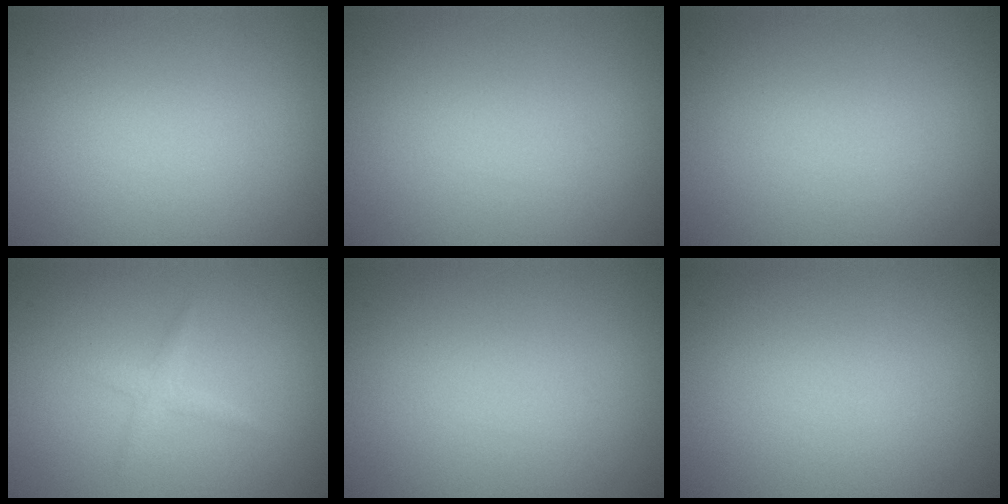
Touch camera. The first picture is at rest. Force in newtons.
{"total": 0.0}
{"total": 0.0}
{"total": 1.2, "press": 1.2, "slide": 0.0}
{"total": 0.0}
{"total": 0.0}